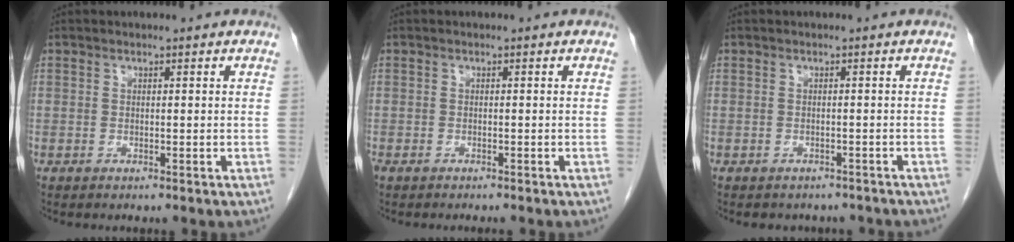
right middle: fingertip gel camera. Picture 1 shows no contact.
{"total": 2.0, "force": [-1.7, 0.5, 1.0], "torque": [-0.019, -0.005, -0.020]}
{"total": 4.7, "force": [-4.1, 2.1, 0.6], "torque": [-0.006, 0.006, -0.043]}